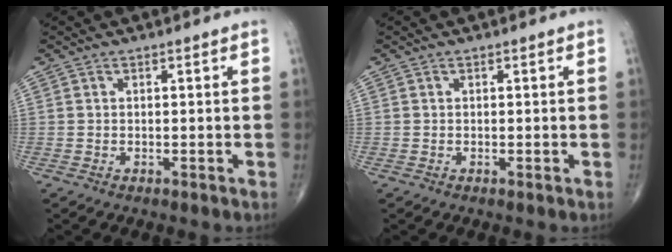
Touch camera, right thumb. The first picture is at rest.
{"total": 0.0}